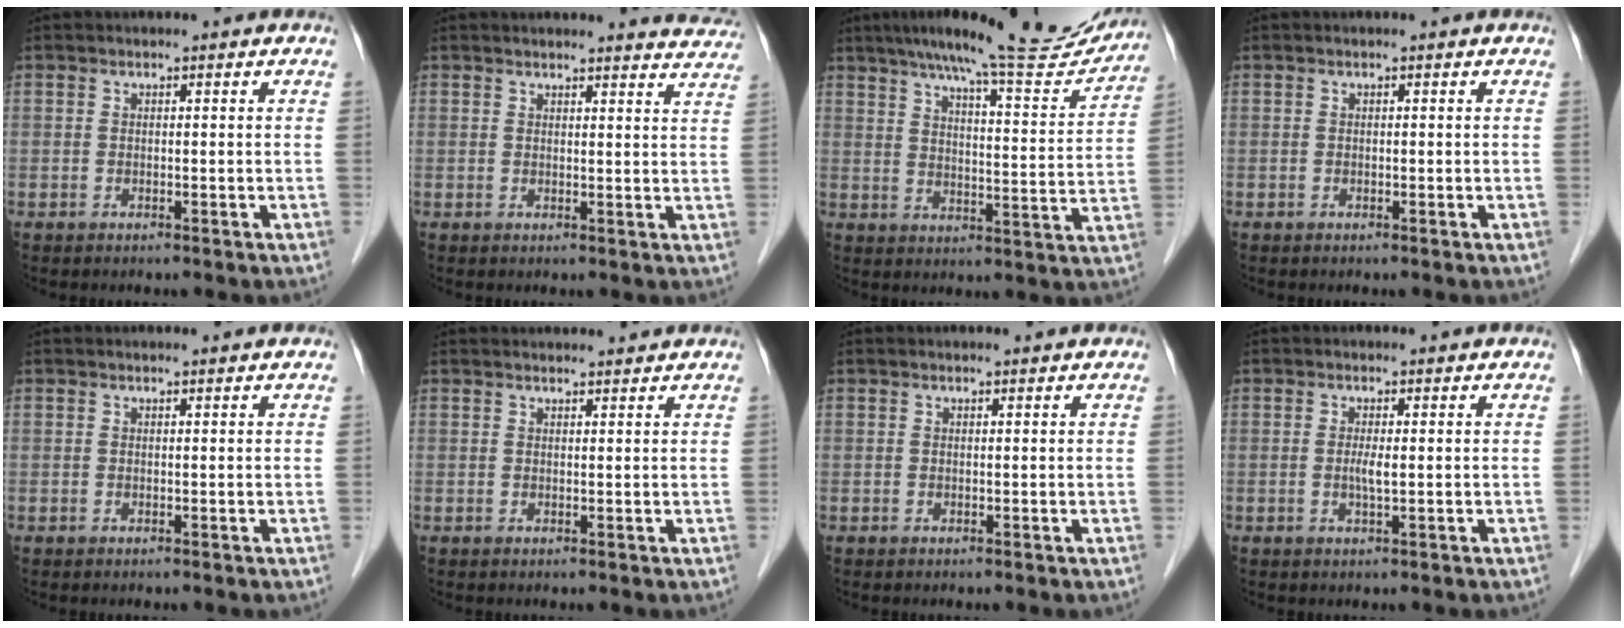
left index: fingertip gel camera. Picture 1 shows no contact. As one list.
[{"total": 7.8, "force": [7.8, 0.7, 0.8], "torque": [0.010, -0.021, 0.059]}, {"total": 19.0, "force": [16.8, 2.2, 8.6], "torque": [-0.126, -0.011, 0.222]}, {"total": 0.0}, {"total": 0.8, "force": [0.8, 0.0, 0.2], "torque": [-0.009, 0.008, 0.013]}, {"total": 4.8, "force": [4.6, 0.5, 1.0], "torque": [-0.013, 0.022, 0.055]}, {"total": 0.8, "force": [0.8, 0.0, 0.2], "torque": [-0.009, 0.007, 0.013]}, {"total": 1.6, "force": [0.0, 0.1, 1.6], "torque": [-0.037, -0.002, 0.001]}]